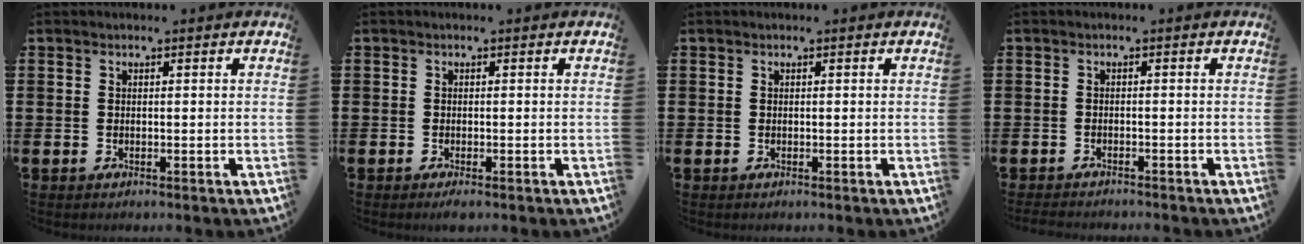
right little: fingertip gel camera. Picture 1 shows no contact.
{"total": 0.7, "force": [-0.4, 0.1, 0.6], "torque": [-0.012, -0.001, -0.007]}
{"total": 0.0}
{"total": 1.0, "force": [-1.0, 0.1, 0.1], "torque": [-0.005, 0.000, -0.021]}